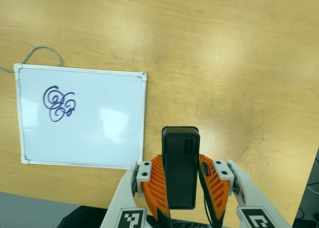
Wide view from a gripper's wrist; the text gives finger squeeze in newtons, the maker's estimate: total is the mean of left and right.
{"total": 4.7, "left": 3.4, "right": 6.0}